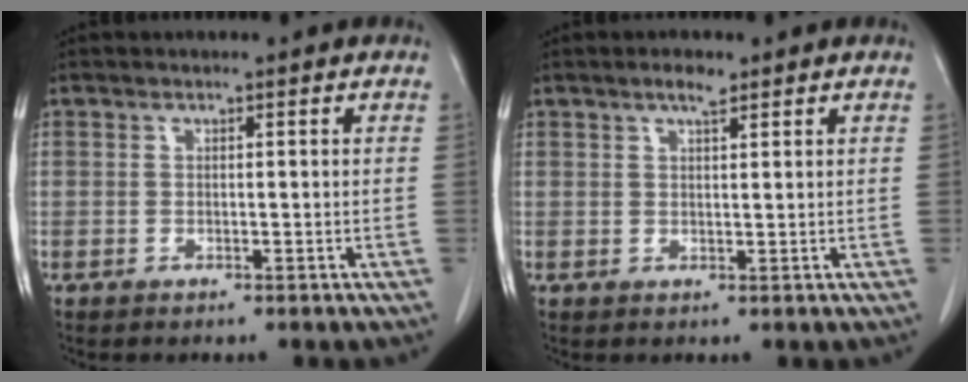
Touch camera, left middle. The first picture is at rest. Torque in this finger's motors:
{"motor_torque": [0.17, -0.15, 0.00, 0.01]}